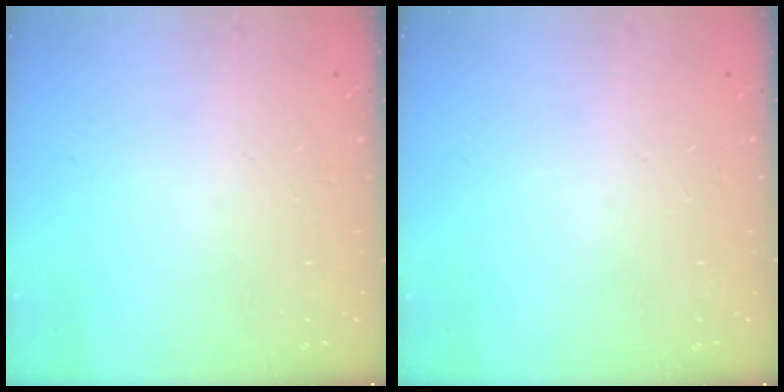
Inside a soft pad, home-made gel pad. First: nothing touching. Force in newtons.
{"total": 0.0}